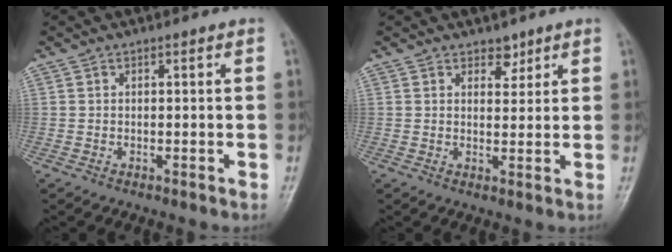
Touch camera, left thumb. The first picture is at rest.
{"total": 2.7, "force": [2.0, 1.6, 1.0], "torque": [0.005, -0.013, 0.030]}